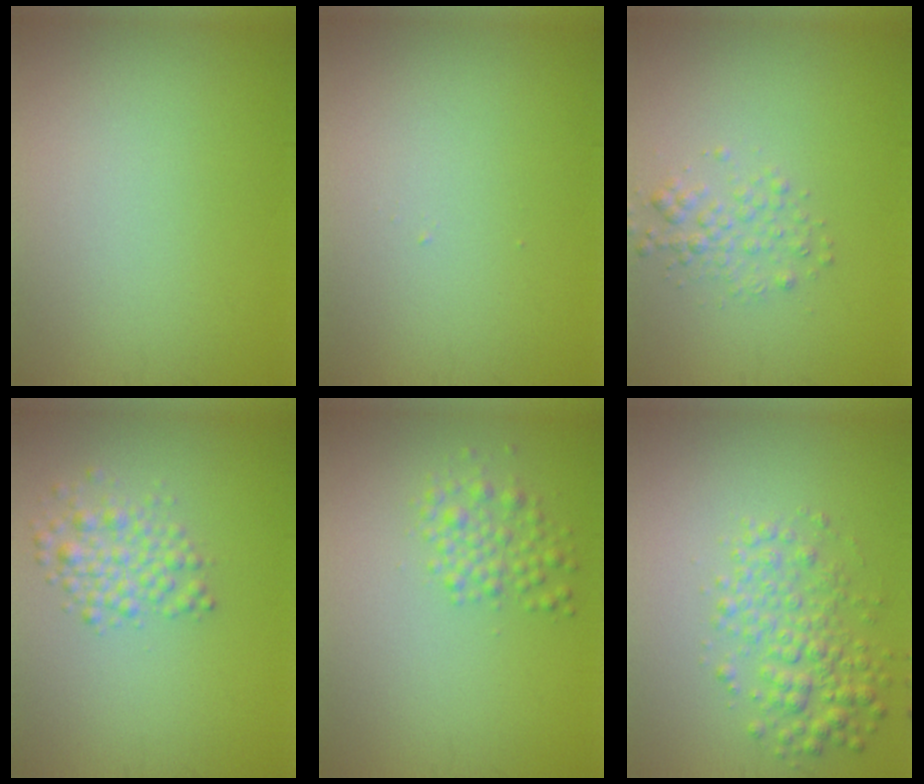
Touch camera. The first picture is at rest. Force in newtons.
{"total": 0.0}
{"total": 2.0, "press": 2.0, "slide": 0.1}
{"total": 2.8, "press": 2.8, "slide": 0.0}
{"total": 2.3, "press": 2.3, "slide": 0.1}
{"total": 3.9, "press": 3.9, "slide": 0.0}